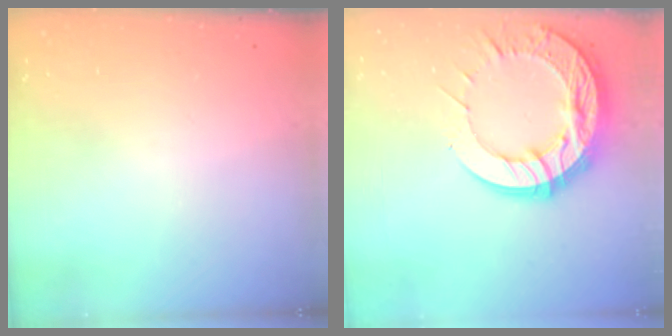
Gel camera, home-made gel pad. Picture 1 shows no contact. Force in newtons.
{"total": 20.5, "press": 20.4, "slide": 1.7}